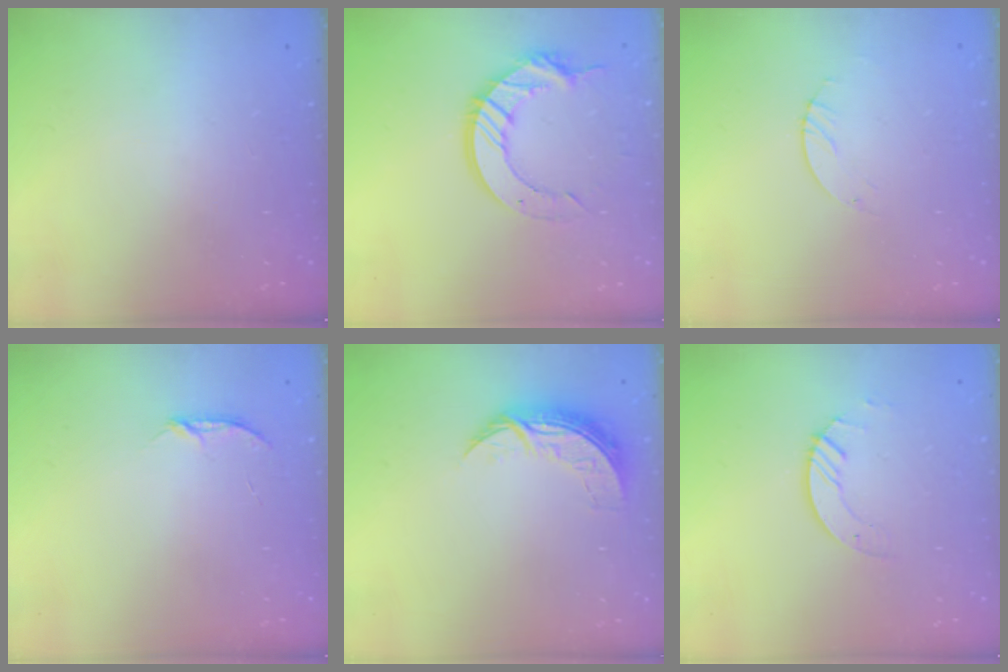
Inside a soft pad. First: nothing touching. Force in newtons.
{"total": 12.6, "press": 12.6, "slide": 1.2}
{"total": 0.9, "press": 0.8, "slide": 0.2}
{"total": 3.1, "press": 3.0, "slide": 0.4}
{"total": 7.8, "press": 7.8, "slide": 0.3}
{"total": 2.6, "press": 2.6, "slide": 0.3}